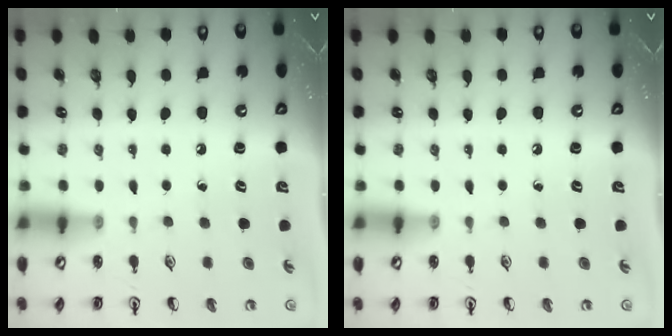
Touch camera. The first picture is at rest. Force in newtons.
{"total": 0.0}